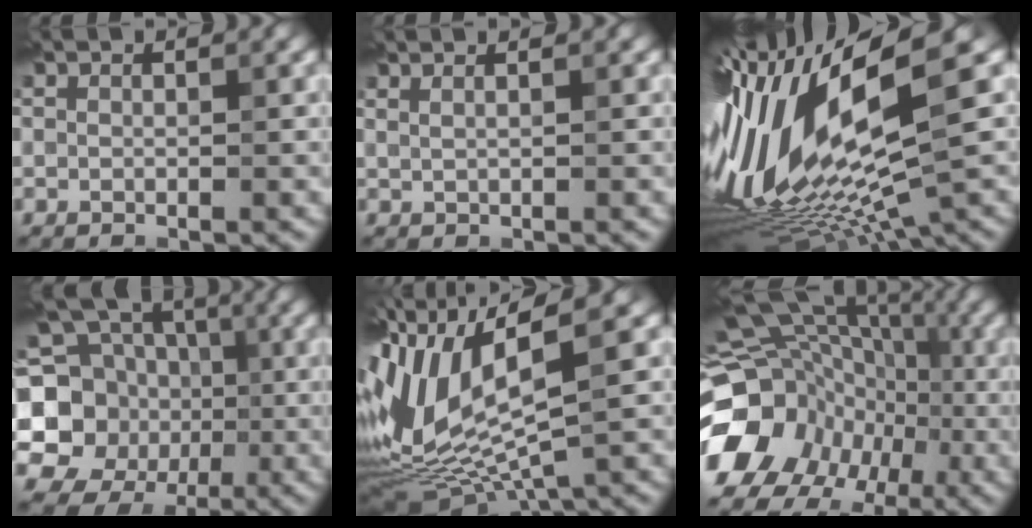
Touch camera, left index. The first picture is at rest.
{"total": 1.4, "force": [1.1, 0.4, 0.8], "torque": [-0.008, 0.003, 0.008]}
{"total": 17.7, "force": [0.1, 4.4, 17.1], "torque": [-0.345, -0.029, 0.012]}
{"total": 13.7, "force": [-0.4, 12.2, 6.1], "torque": [-0.146, 0.012, -0.023]}
{"total": 11.0, "force": [-0.3, 4.3, 10.2], "torque": [-0.238, -0.003, 0.007]}
{"total": 18.2, "force": [-4.9, 15.3, 8.4], "torque": [-0.160, -0.009, -0.104]}